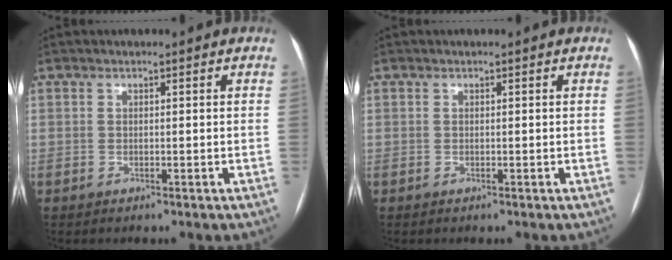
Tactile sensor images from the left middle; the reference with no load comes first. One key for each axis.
{"total": 0.0}